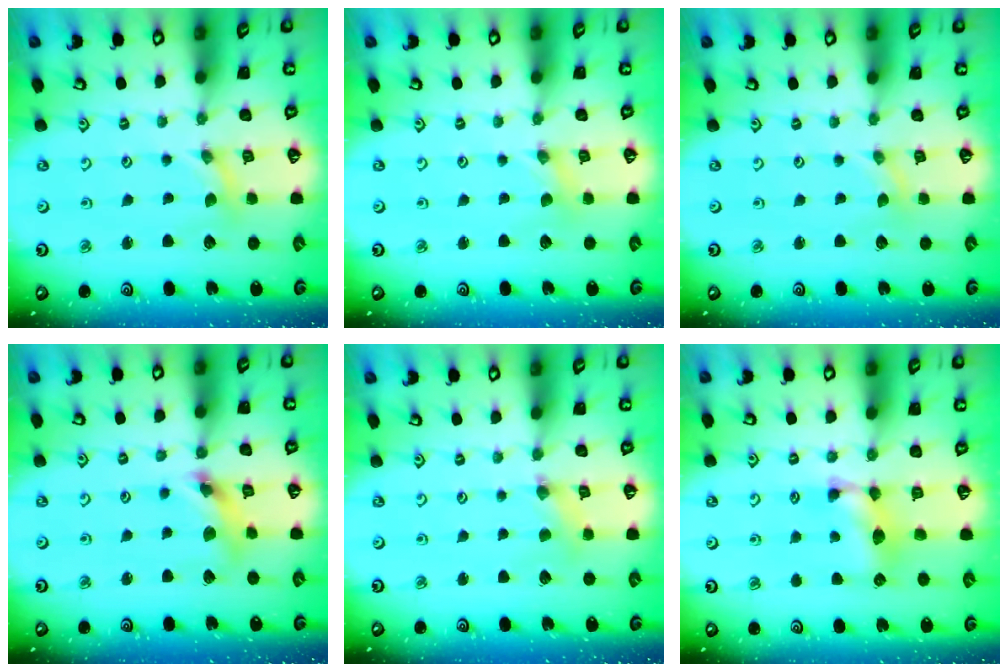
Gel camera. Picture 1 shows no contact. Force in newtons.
{"total": 0.0}
{"total": 0.0}
{"total": 9.2, "press": 9.2, "slide": 1.0}
{"total": 1.3, "press": 1.3, "slide": 0.3}
{"total": 10.0, "press": 10.0, "slide": 0.4}